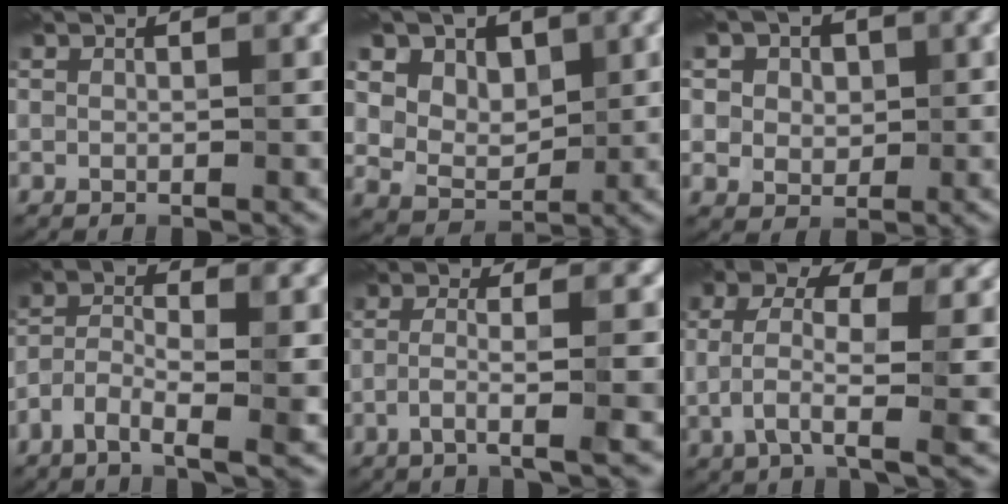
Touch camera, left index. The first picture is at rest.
{"total": 7.3, "force": [3.3, 5.4, 3.6], "torque": [-0.075, -0.003, 0.058]}
{"total": 6.7, "force": [2.7, 5.2, 3.1], "torque": [-0.058, 0.020, 0.021]}
{"total": 5.1, "force": [-2.3, 1.4, 4.3], "torque": [-0.090, -0.002, -0.053]}
{"total": 4.8, "force": [-1.5, 0.7, 4.4], "torque": [-0.072, 0.004, -0.040]}
{"total": 6.8, "force": [0.5, 3.0, 6.0], "torque": [-0.123, 0.004, -0.003]}